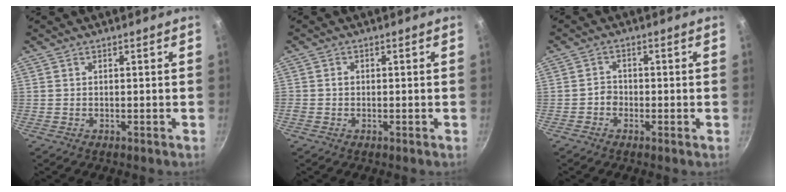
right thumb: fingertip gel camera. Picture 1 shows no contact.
{"total": 1.1, "force": [-0.1, 1.0, 0.4], "torque": [-0.006, 0.004, -0.003]}
{"total": 1.9, "force": [-1.0, 1.5, 0.7], "torque": [-0.003, 0.013, -0.021]}